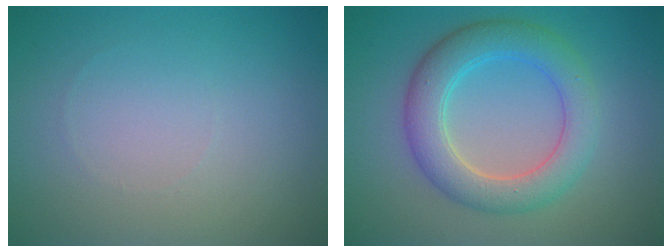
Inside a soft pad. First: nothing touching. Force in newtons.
{"total": 5.5, "press": 5.5, "slide": 0.2}